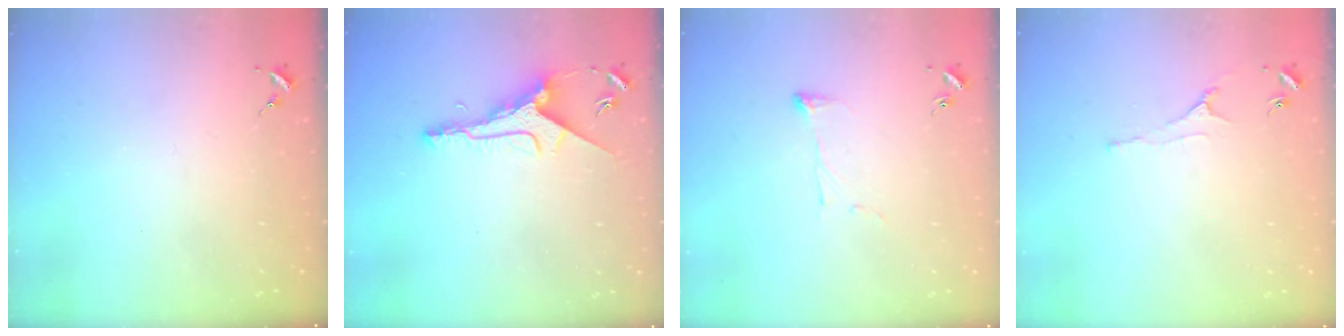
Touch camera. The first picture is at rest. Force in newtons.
{"total": 10.3, "press": 10.3, "slide": 0.1}
{"total": 6.4, "press": 6.4, "slide": 0.6}
{"total": 3.0, "press": 2.9, "slide": 0.6}